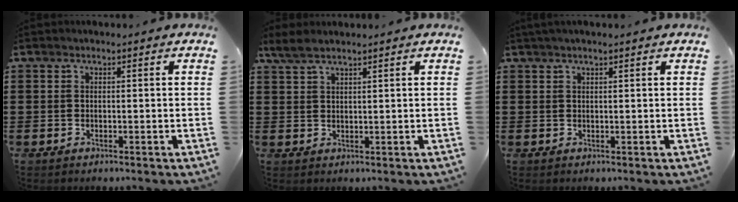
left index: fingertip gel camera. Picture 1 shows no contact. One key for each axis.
{"total": 2.5, "fx": 2.0, "fy": 0.6, "fz": 1.4, "tx": -0.032, "ty": 0.002, "tz": 0.037}
{"total": 1.2, "fx": 0.9, "fy": 0.0, "fz": 0.8, "tx": -0.016, "ty": 0.002, "tz": 0.016}